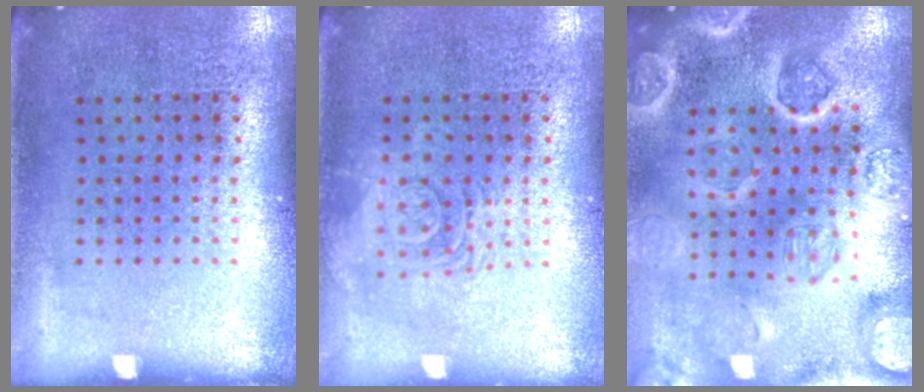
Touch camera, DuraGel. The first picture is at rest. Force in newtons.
{"total": 3.0, "press": 2.9, "slide": 0.4}
{"total": 4.8, "press": 4.2, "slide": 2.2}